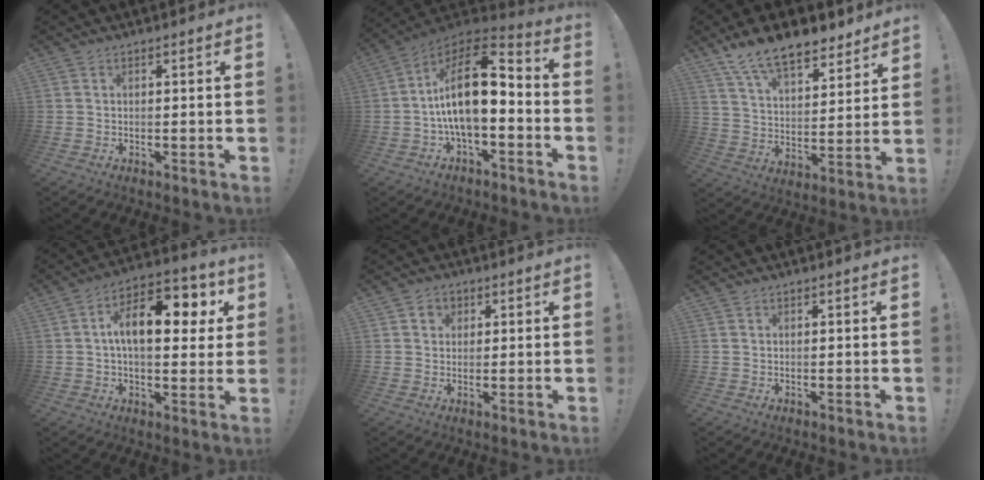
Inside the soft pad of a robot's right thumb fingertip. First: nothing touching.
{"total": 16.6, "force": [0.1, 7.7, 14.7], "torque": [-0.245, 0.002, 0.006]}
{"total": 14.6, "force": [11.3, 6.1, 7.0], "torque": [-0.130, -0.074, 0.206]}
{"total": 16.0, "force": [3.4, 7.9, 13.5], "torque": [-0.192, 0.000, 0.055]}
{"total": 3.7, "force": [1.5, 3.2, 1.1], "torque": [-0.005, -0.005, 0.025]}
{"total": 0.0}